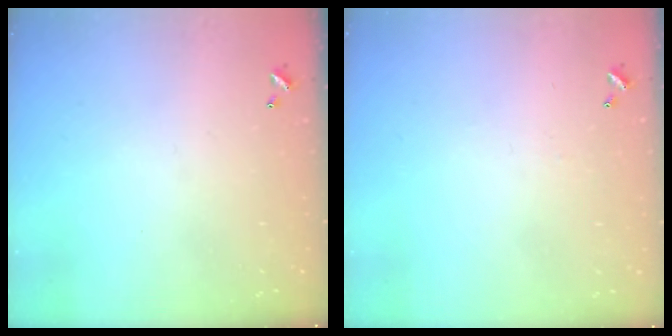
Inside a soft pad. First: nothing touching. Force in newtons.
{"total": 2.5, "press": 2.4, "slide": 0.6}